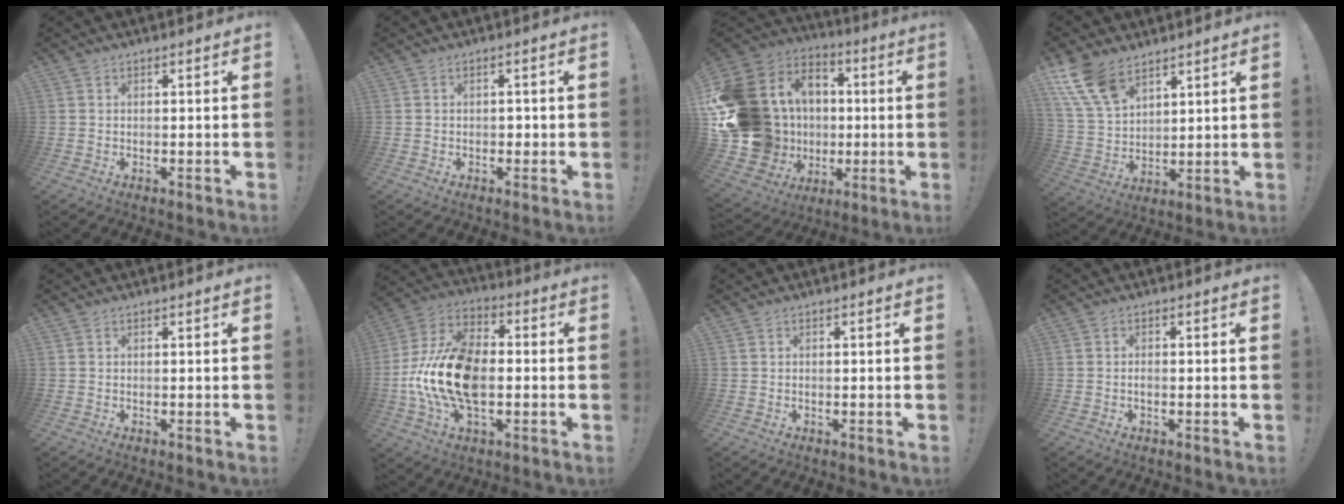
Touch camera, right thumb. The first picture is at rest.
{"total": 1.2, "force": [-0.5, 1.0, 0.5], "torque": [-0.008, 0.004, -0.010]}
{"total": 24.6, "force": [0.2, 21.3, 12.3], "torque": [-0.240, -0.012, 0.085]}
{"total": 13.2, "force": [8.6, 7.1, 7.0], "torque": [-0.164, -0.040, 0.168]}
{"total": 0.0}
{"total": 19.5, "force": [-3.3, 11.8, 15.2], "torque": [-0.288, 0.025, -0.049]}
{"total": 0.0}
{"total": 1.1, "force": [-0.5, 0.5, 0.8], "torque": [-0.024, 0.005, -0.007]}